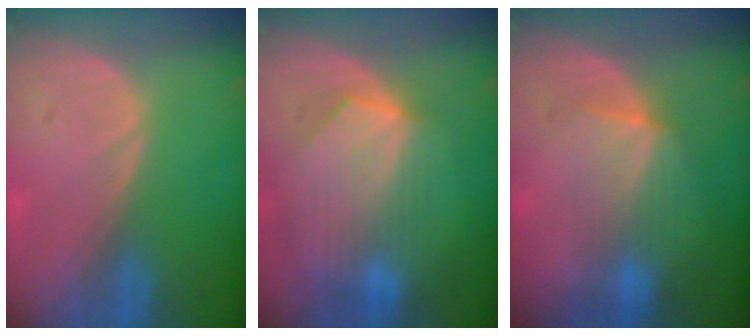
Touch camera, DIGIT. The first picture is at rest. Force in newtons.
{"total": 8.6, "press": 7.8, "slide": 3.5}
{"total": 4.9, "press": 4.7, "slide": 1.2}